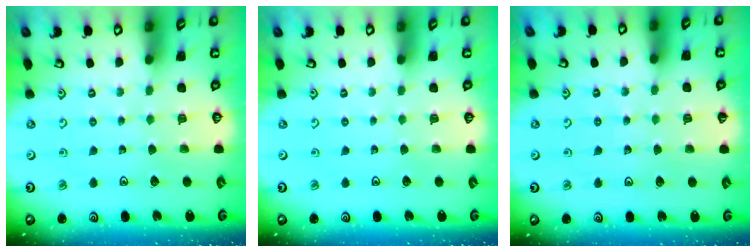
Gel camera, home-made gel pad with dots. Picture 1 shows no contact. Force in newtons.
{"total": 0.0}
{"total": 2.2, "press": 2.2, "slide": 0.2}